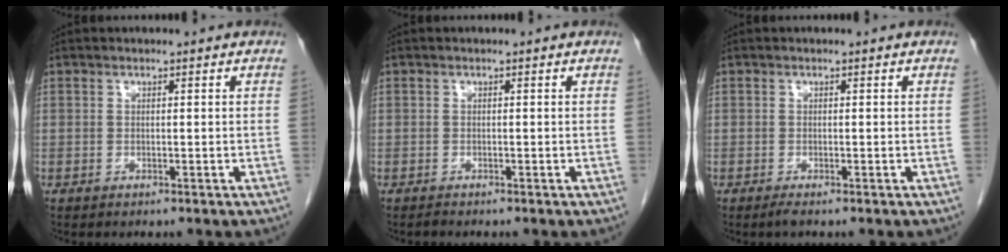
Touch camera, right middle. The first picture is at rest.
{"total": 0.0}
{"total": 0.7, "force": [-0.5, -0.2, 0.5], "torque": [-0.010, -0.003, -0.011]}